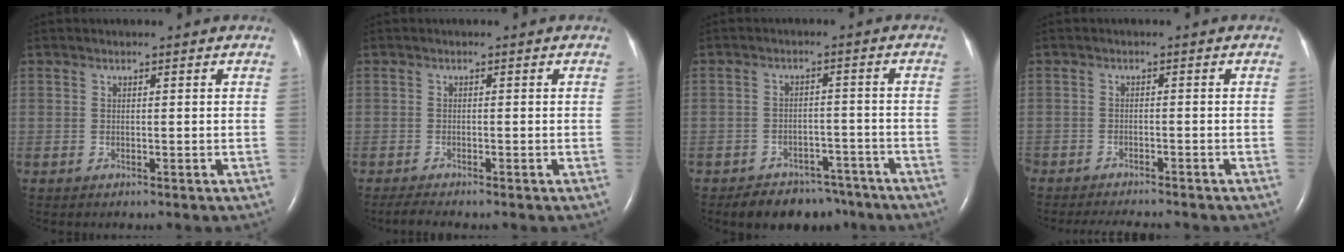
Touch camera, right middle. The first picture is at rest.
{"total": 2.2, "force": [-1.9, -0.1, 1.1], "torque": [-0.030, -0.008, -0.033]}
{"total": 9.2, "force": [-7.6, 4.7, 2.2], "torque": [-0.017, 0.010, -0.102]}
{"total": 6.7, "force": [-6.2, 1.1, 2.5], "torque": [-0.031, -0.010, -0.088]}